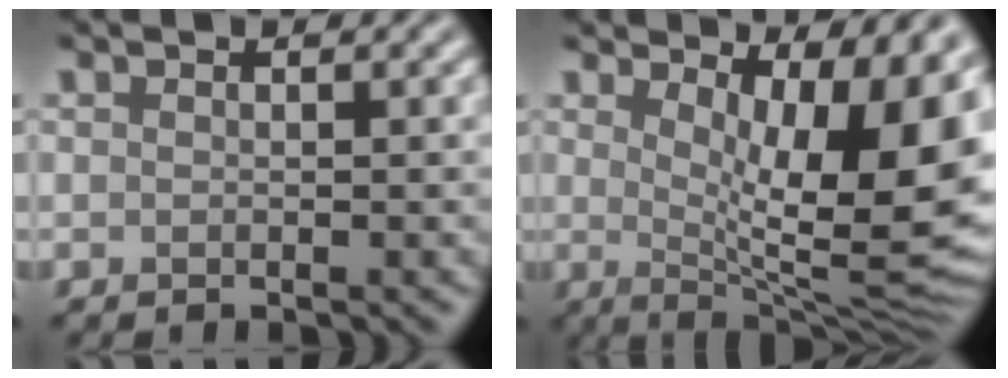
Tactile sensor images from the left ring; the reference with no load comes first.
{"total": 13.9, "force": [3.2, 4.8, 12.6], "torque": [-0.139, -0.005, 0.052]}